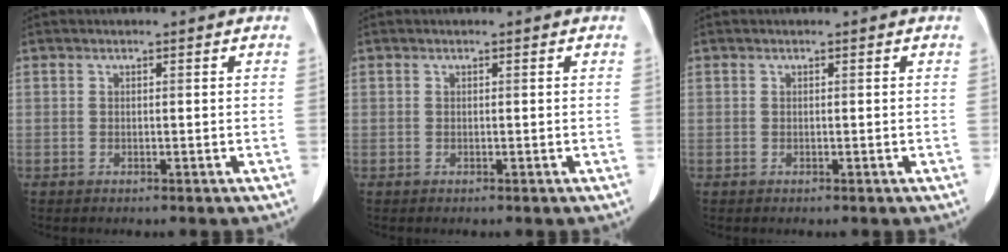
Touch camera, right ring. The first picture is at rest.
{"total": 0.0}
{"total": 0.0}